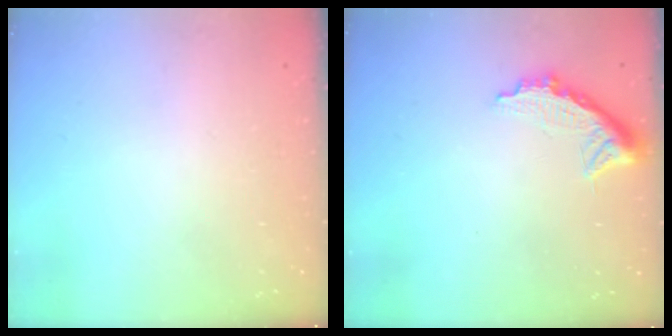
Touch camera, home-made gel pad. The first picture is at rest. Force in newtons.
{"total": 9.5, "press": 9.5, "slide": 0.5}